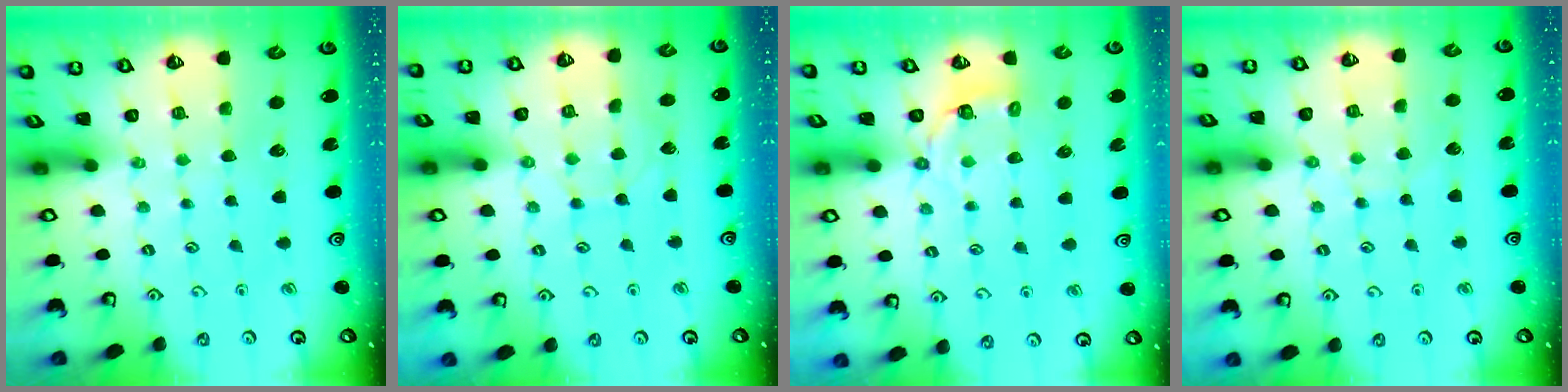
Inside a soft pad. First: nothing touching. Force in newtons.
{"total": 2.9, "press": 2.9, "slide": 0.3}
{"total": 3.8, "press": 2.9, "slide": 2.5}
{"total": 5.1, "press": 5.0, "slide": 0.6}